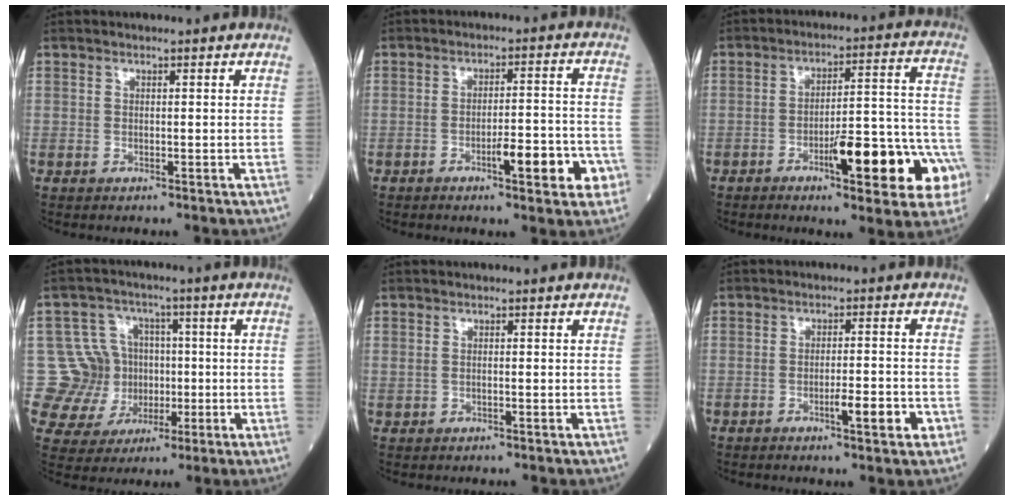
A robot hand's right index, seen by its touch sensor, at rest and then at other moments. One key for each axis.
{"total": 7.9, "fx": -3.4, "fy": 1.6, "fz": 7.0, "tx": -0.093, "ty": 0.007, "tz": -0.040}
{"total": 15.6, "fx": -6.3, "fy": 3.0, "fz": 14.0, "tx": -0.147, "ty": 0.030, "tz": -0.074}
{"total": 10.9, "fx": 0.0, "fy": 10.8, "fz": 1.9, "tx": -0.039, "ty": 0.043, "tz": 0.017}
{"total": 0.0}
{"total": 4.5, "fx": -1.8, "fy": 0.6, "fz": 4.1, "tx": -0.060, "ty": 0.001, "tz": -0.024}